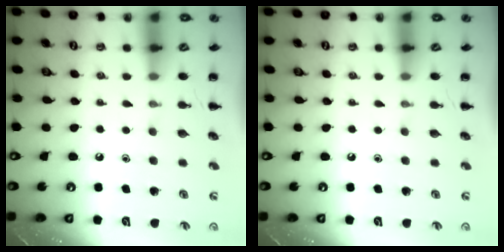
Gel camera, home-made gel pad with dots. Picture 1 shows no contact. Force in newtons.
{"total": 0.0}